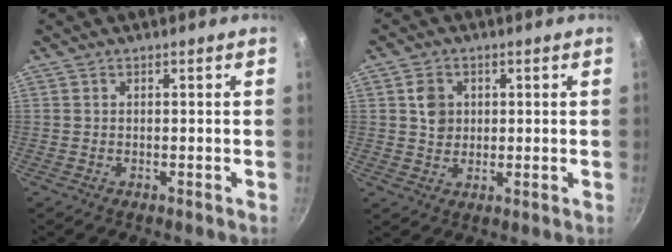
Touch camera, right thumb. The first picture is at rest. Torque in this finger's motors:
{"motor_torque": [0.45, 0.83, 0.07, 0.14, 0.14]}